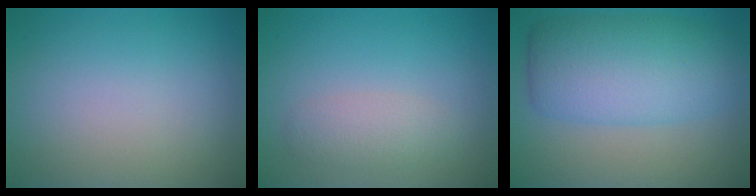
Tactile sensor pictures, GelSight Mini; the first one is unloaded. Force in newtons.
{"total": 2.1, "press": 2.1, "slide": 0.2}
{"total": 7.9, "press": 7.9, "slide": 0.1}